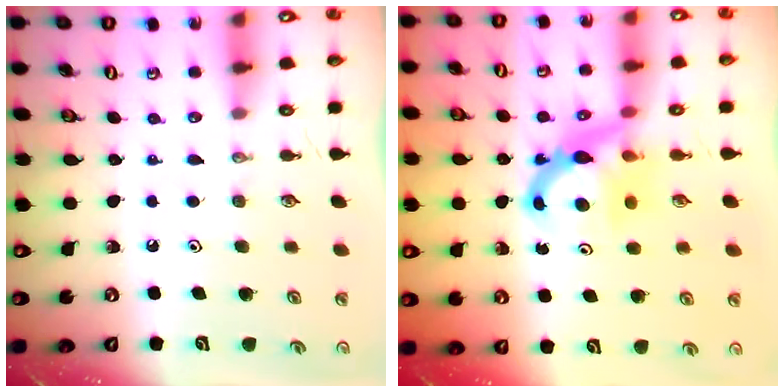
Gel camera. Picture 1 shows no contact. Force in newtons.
{"total": 7.3, "press": 7.3, "slide": 0.5}